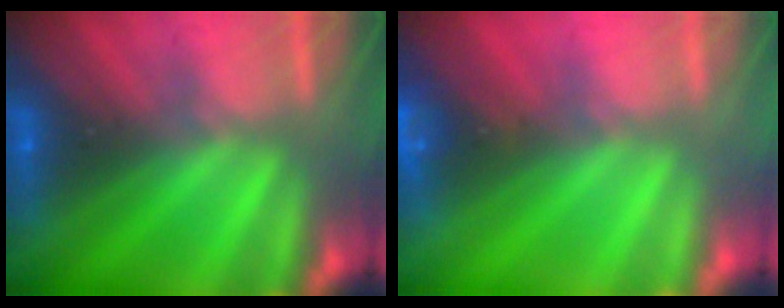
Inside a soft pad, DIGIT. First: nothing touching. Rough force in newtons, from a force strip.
{"total": 4.5}